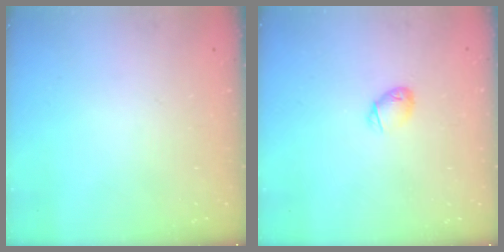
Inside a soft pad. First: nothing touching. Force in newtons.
{"total": 4.0, "press": 3.9, "slide": 0.8}